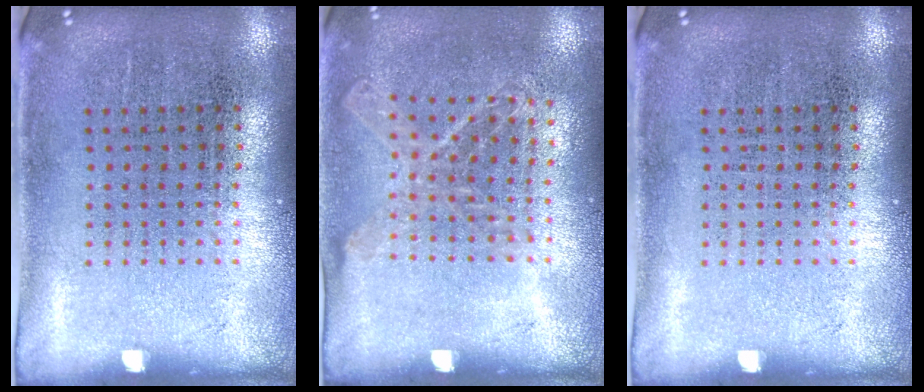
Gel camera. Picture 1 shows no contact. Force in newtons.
{"total": 1.1, "press": 1.0, "slide": 0.4}
{"total": 0.0}